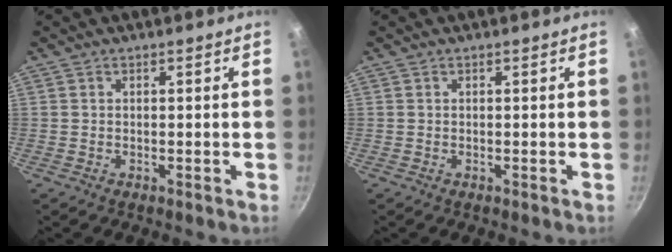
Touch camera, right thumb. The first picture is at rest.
{"total": 0.0}